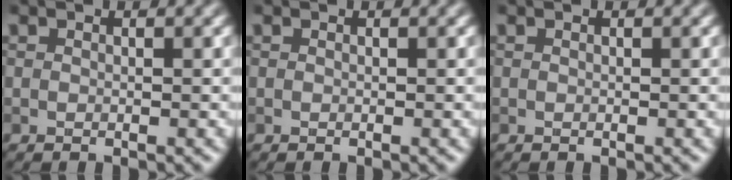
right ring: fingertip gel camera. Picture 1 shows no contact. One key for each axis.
{"total": 0.0}
{"total": 0.0}